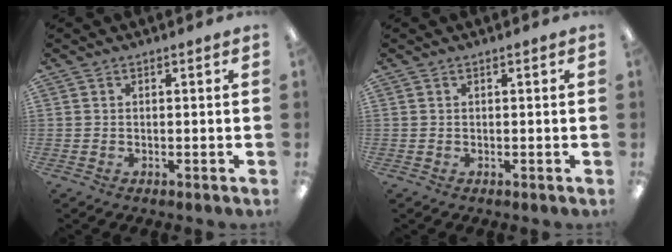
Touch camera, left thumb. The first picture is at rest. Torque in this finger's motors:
{"motor_torque": [-0.09, 0.09, -0.05, 0.04, 0.00]}